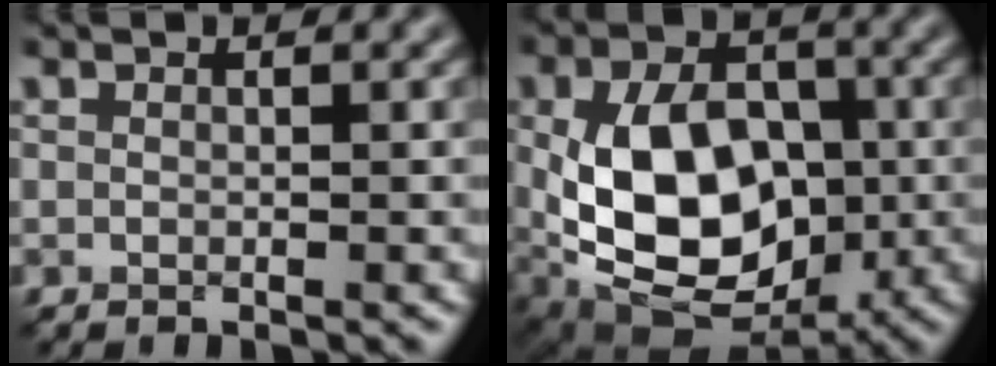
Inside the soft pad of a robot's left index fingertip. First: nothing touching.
{"total": 12.7, "force": [-1.5, 8.5, 9.3], "torque": [-0.186, -0.019, -0.020]}